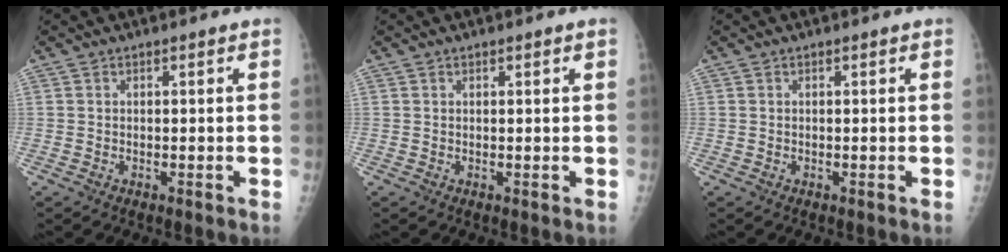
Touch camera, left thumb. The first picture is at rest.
{"total": 0.8, "force": [0.6, 0.3, 0.6], "torque": [-0.008, -0.001, 0.008]}
{"total": 0.0}